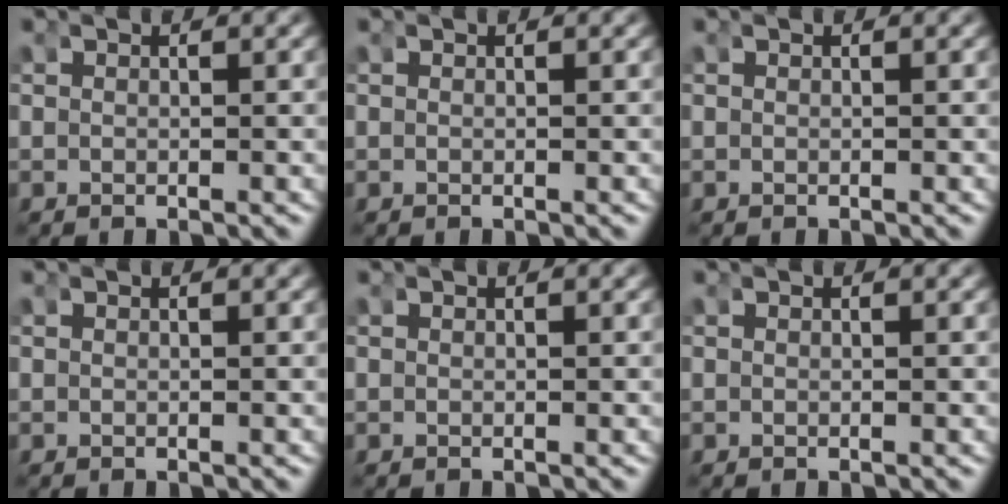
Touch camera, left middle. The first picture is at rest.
{"total": 0.0}
{"total": 0.0}
{"total": 0.0}
{"total": 0.0}
{"total": 0.0}